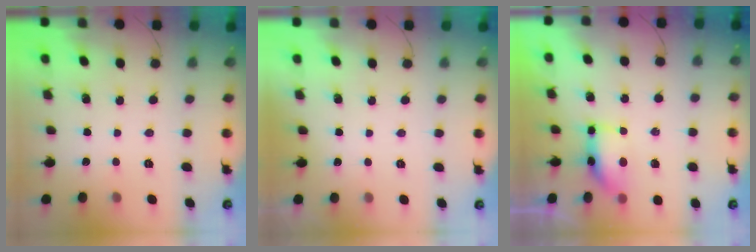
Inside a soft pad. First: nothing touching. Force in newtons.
{"total": 11.7, "press": 1.6, "slide": 11.6}
{"total": 6.7, "press": 6.6, "slide": 0.5}